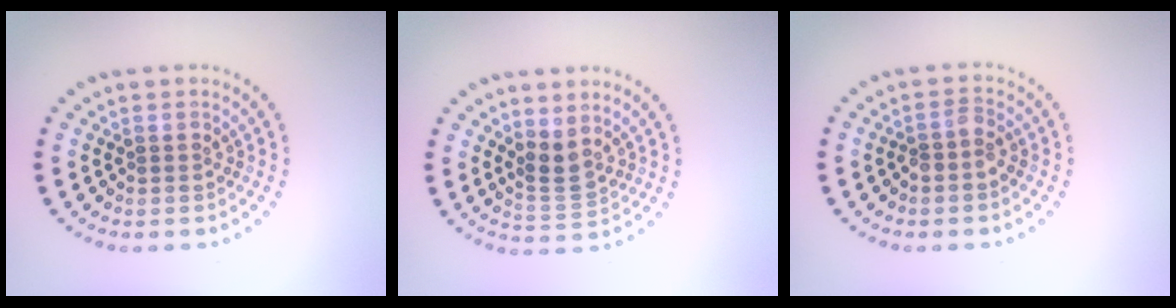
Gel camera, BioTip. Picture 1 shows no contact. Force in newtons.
{"total": 2.2, "press": 1.5, "slide": 1.6}
{"total": 1.5, "press": 1.2, "slide": 0.8}